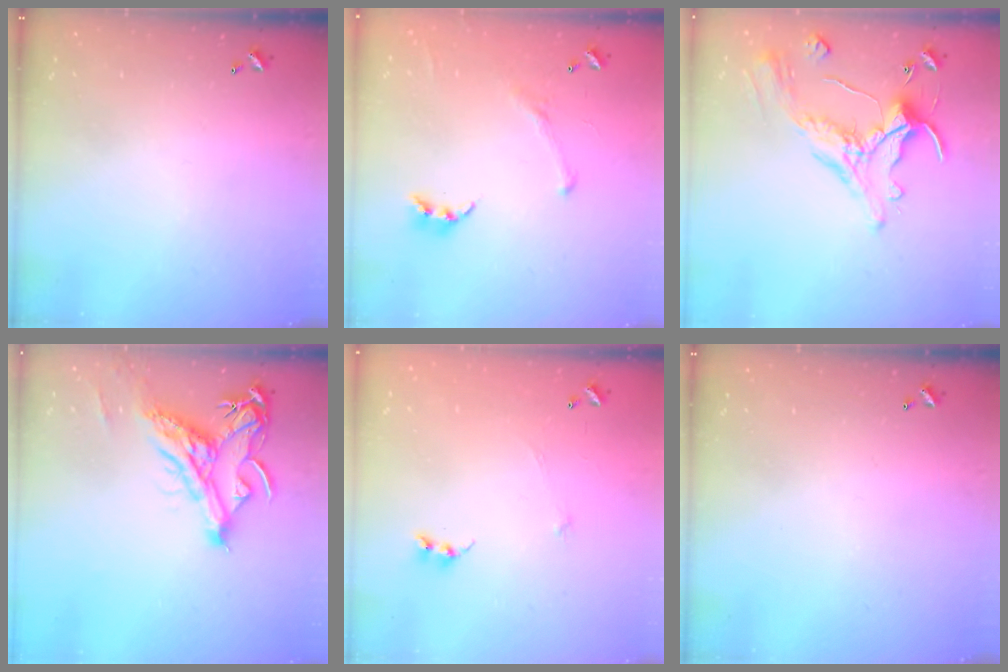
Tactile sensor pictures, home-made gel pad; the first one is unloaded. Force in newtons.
{"total": 2.3, "press": 2.1, "slide": 1.0}
{"total": 2.5, "press": 2.2, "slide": 1.2}
{"total": 8.6, "press": 8.4, "slide": 1.8}
{"total": 4.1, "press": 4.1, "slide": 0.2}
{"total": 0.0}